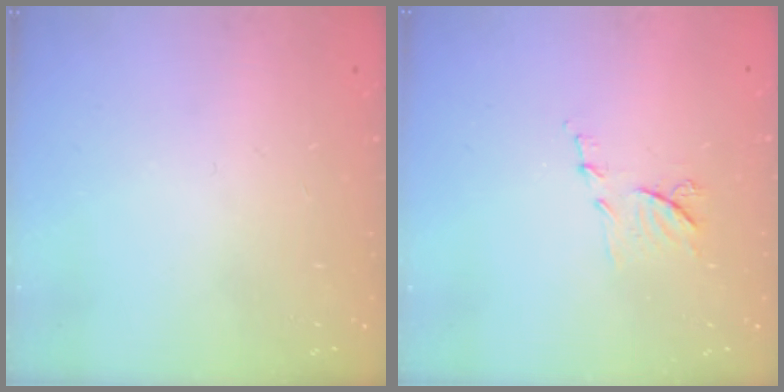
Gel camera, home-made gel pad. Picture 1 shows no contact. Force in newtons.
{"total": 6.9, "press": 6.9, "slide": 0.5}